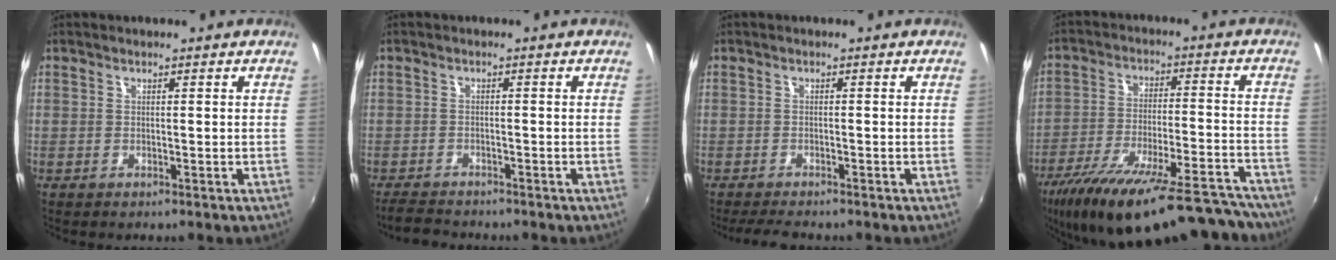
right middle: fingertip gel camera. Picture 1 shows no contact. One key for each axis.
{"total": 4.2, "fx": -4.0, "fy": 0.9, "fz": 1.0, "tx": -0.040, "ty": -0.012, "tz": -0.071}
{"total": 4.8, "fx": -4.1, "fy": 0.9, "fz": 2.3, "tx": -0.051, "ty": -0.020, "tz": -0.069}
{"total": 27.1, "fx": -22.6, "fy": 6.8, "fz": 13.4, "tx": -0.236, "ty": -0.034, "tz": -0.326}